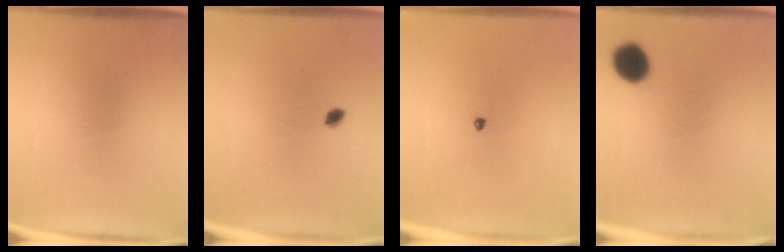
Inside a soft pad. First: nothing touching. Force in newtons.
{"total": 1.5}
{"total": 0.6}
{"total": 7.8}